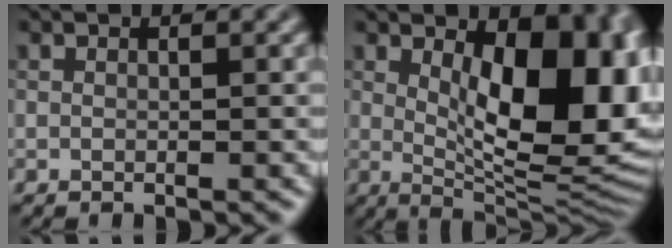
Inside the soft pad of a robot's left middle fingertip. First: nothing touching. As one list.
[{"total": 13.4, "force": [2.3, 6.2, 11.7], "torque": [-0.135, -0.010, 0.041]}]